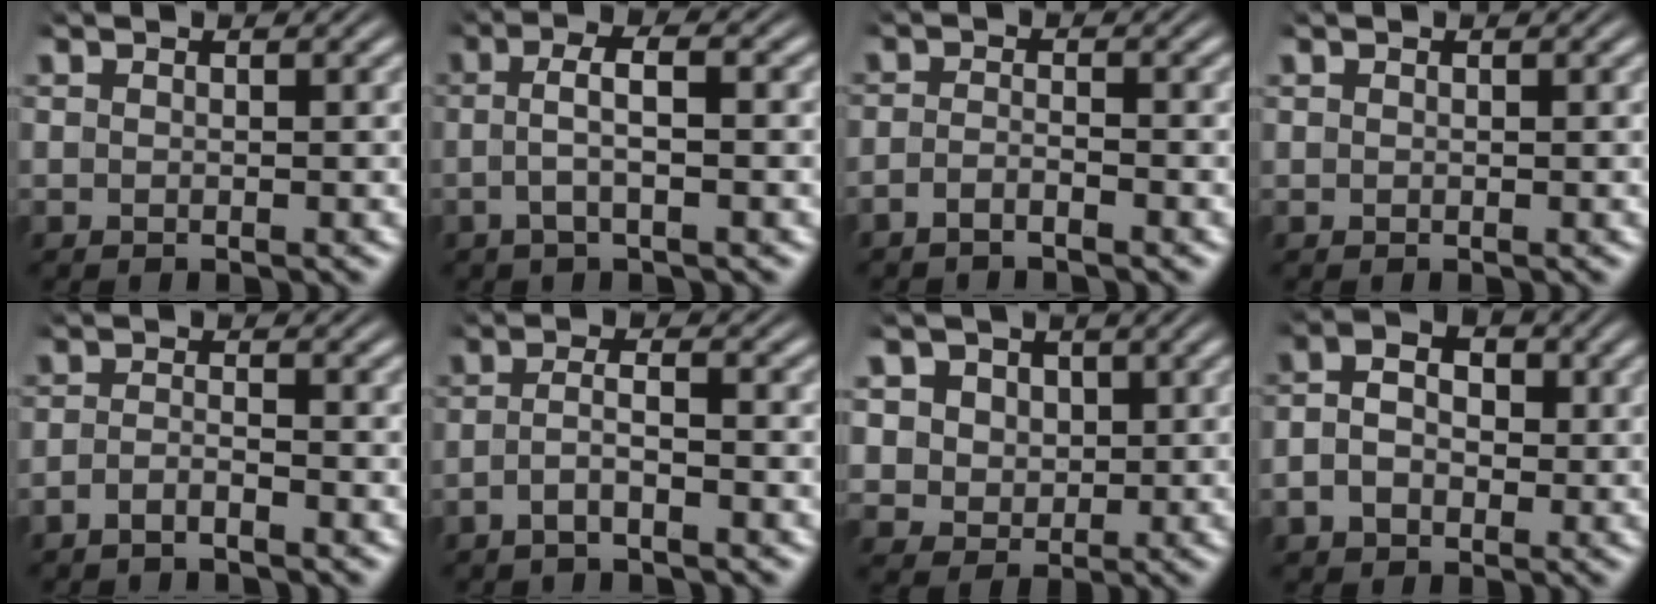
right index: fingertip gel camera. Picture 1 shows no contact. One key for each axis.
{"total": 3.3, "fx": -0.5, "fy": 0.8, "fz": 3.1, "tx": -0.058, "ty": 0.003, "tz": -0.014}
{"total": 2.0, "fx": -1.9, "fy": 0.3, "fz": 0.7, "tx": -0.018, "ty": -0.007, "tz": -0.035}
{"total": 0.0}
{"total": 2.3, "fx": -2.1, "fy": 0.4, "fz": 0.8, "tx": -0.020, "ty": -0.009, "tz": -0.038}
{"total": 2.7, "fx": -1.9, "fy": 0.5, "fz": 1.9, "tx": -0.038, "ty": -0.006, "tz": -0.034}
{"total": 8.2, "fx": 1.2, "fy": 7.4, "fz": 3.1, "tx": -0.089, "ty": -0.027, "tz": 0.023}
{"total": 5.5, "fx": -0.1, "fy": 4.1, "fz": 3.6, "tx": -0.066, "ty": 0.001, "tz": -0.008}